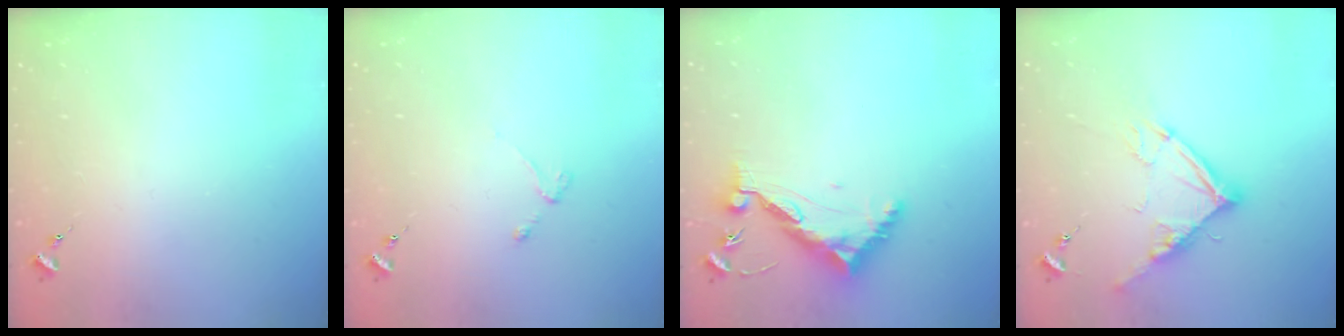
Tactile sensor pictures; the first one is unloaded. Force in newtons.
{"total": 3.1, "press": 3.0, "slide": 0.4}
{"total": 10.2, "press": 10.2, "slide": 0.8}
{"total": 12.9, "press": 12.8, "slide": 1.3}